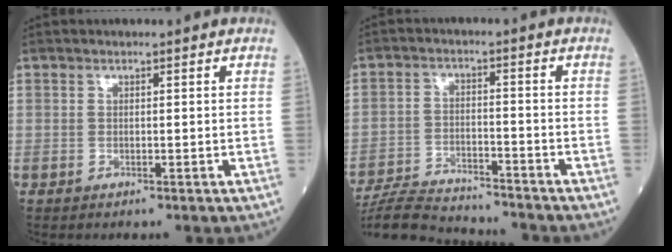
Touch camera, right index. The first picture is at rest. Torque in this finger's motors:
{"motor_torque": [-0.37, -0.06, -0.31, -0.07]}